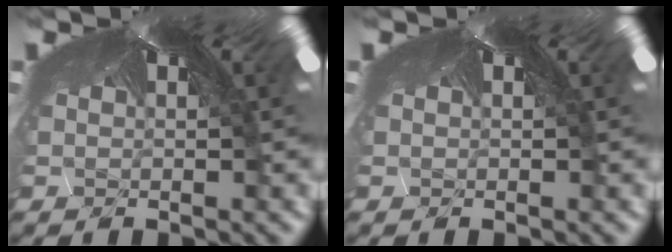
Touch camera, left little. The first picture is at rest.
{"total": 0.0}